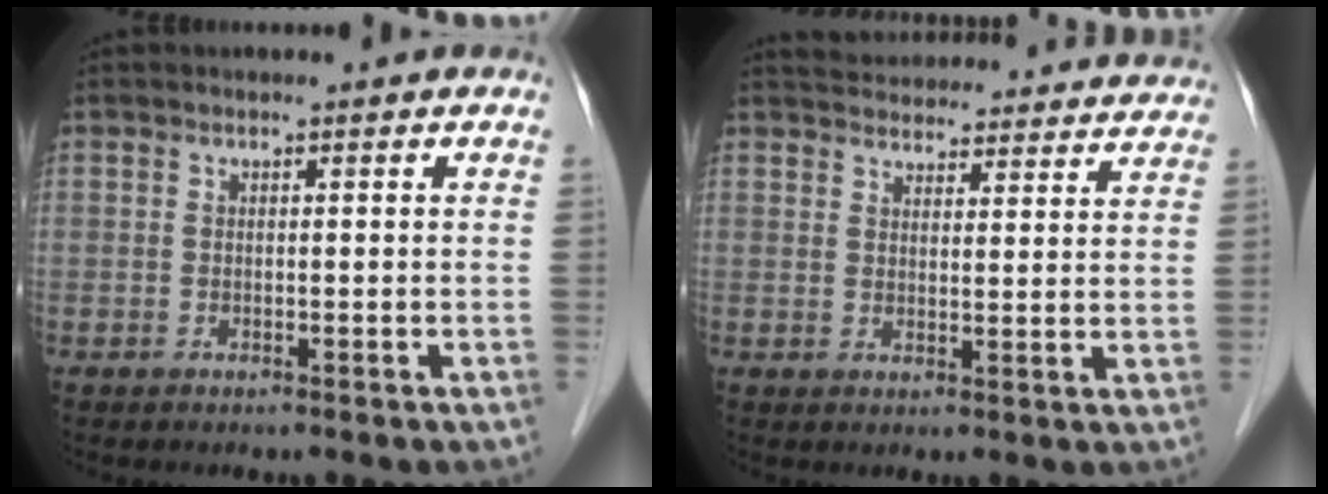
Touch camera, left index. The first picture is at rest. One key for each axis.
{"total": 22.3, "fx": 21.3, "fy": 4.3, "fz": 5.0, "tx": -0.076, "ty": -0.007, "tz": 0.263}